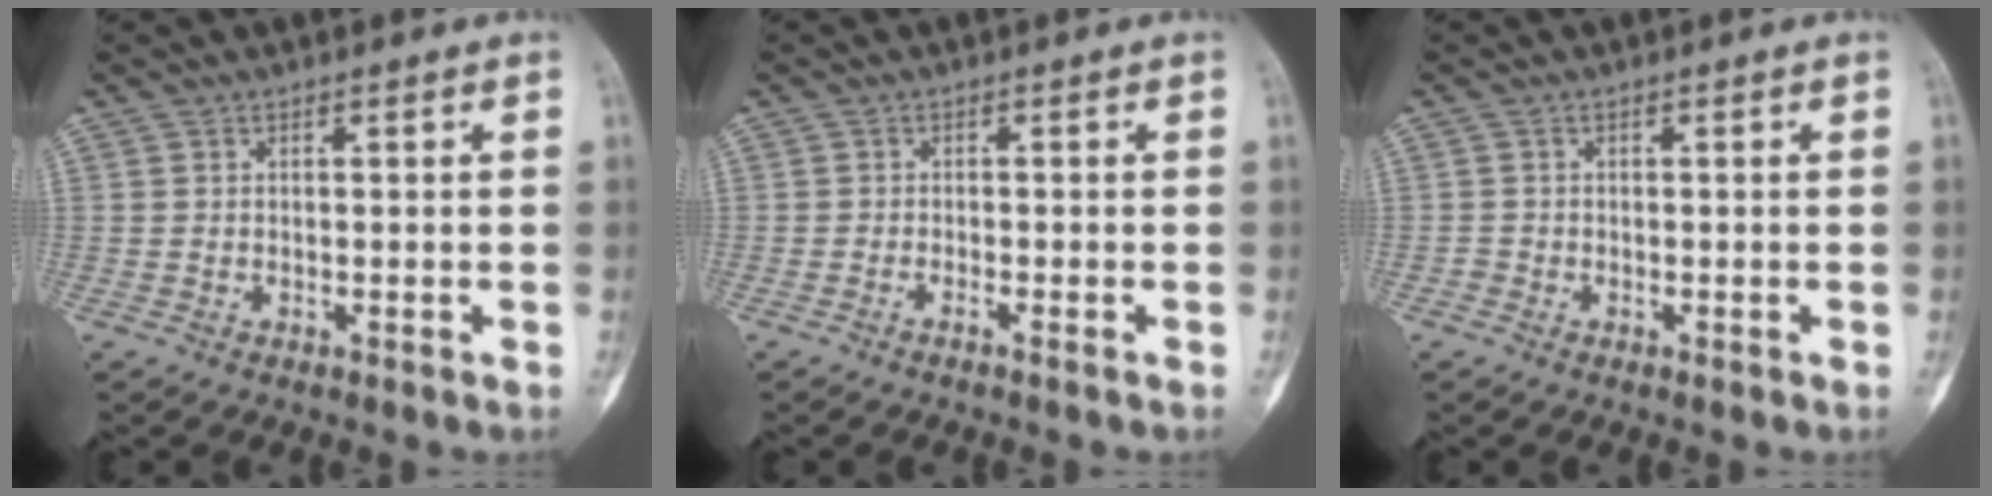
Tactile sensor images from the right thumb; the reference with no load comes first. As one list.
[{"total": 1.0, "force": [-0.8, -0.2, 0.6], "torque": [-0.013, 0.004, -0.015]}, {"total": 0.7, "force": [-0.4, 0.6, 0.0], "torque": [-0.001, 0.003, -0.010]}]